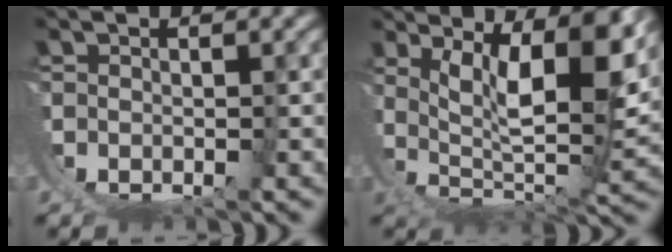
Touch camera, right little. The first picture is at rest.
{"total": 9.8, "force": [3.4, 2.6, 8.9], "torque": [-0.127, -0.030, 0.071]}